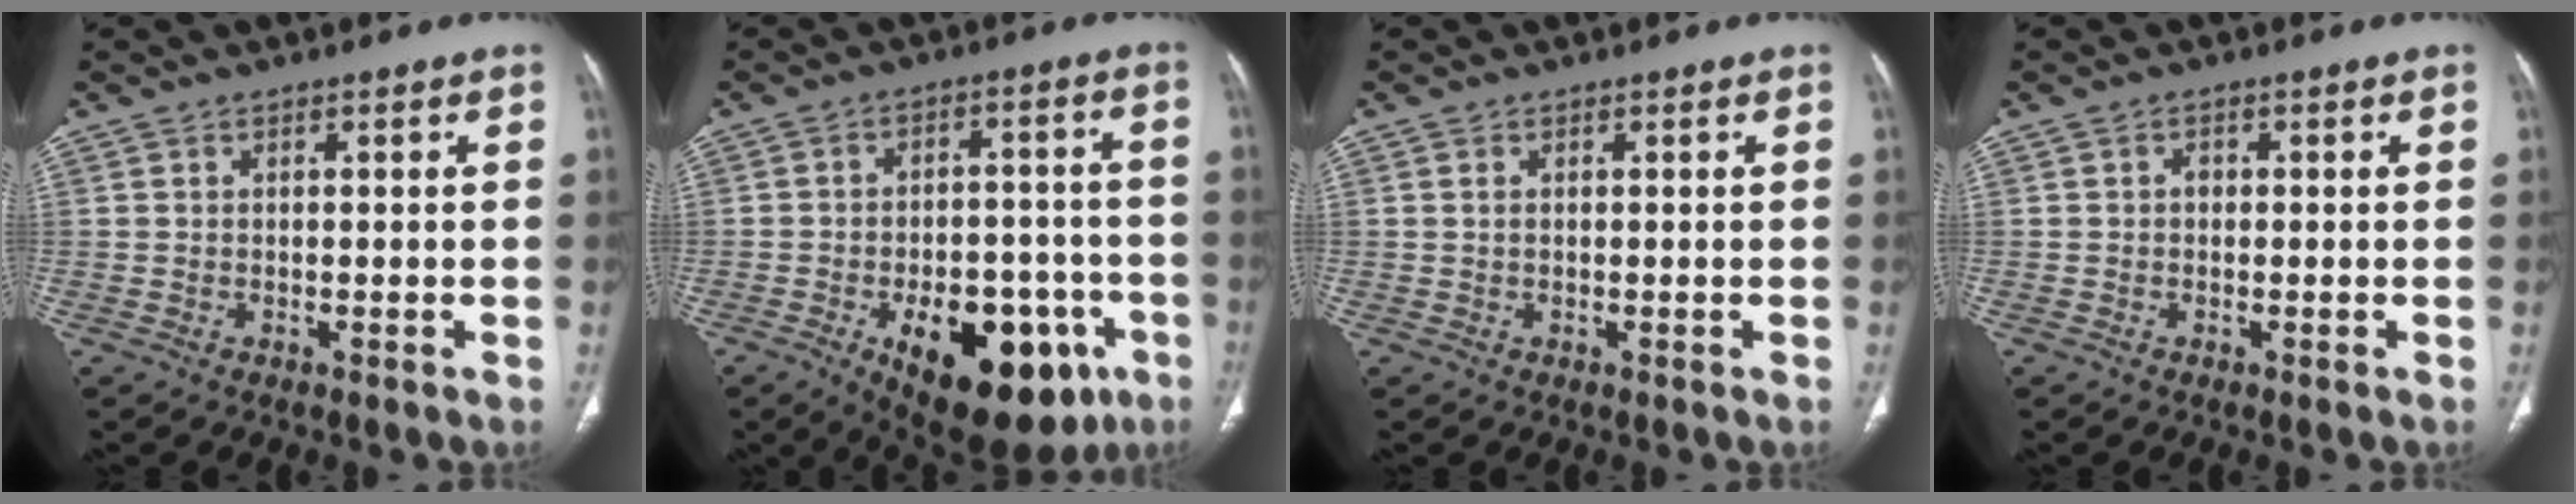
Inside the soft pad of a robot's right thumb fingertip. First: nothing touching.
{"total": 21.0, "force": [-9.1, 11.1, 15.4], "torque": [-0.172, 0.031, -0.111]}
{"total": 0.6, "force": [0.2, 0.3, 0.5], "torque": [-0.012, 0.005, 0.005]}
{"total": 1.0, "force": [0.0, 0.8, 0.6], "torque": [-0.006, 0.003, -0.004]}